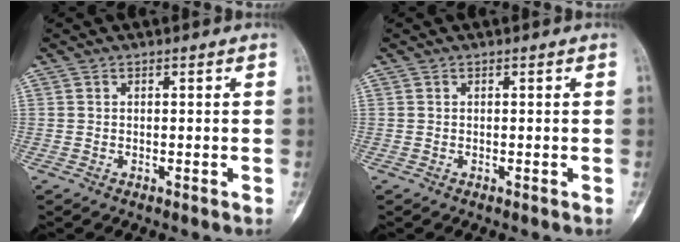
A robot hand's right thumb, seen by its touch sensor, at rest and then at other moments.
{"total": 0.0}